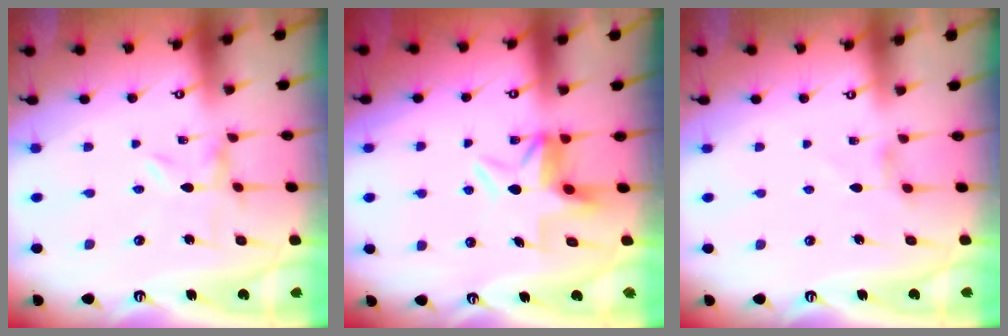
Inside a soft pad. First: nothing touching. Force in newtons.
{"total": 5.3, "press": 5.1, "slide": 1.5}
{"total": 1.9, "press": 1.9, "slide": 0.4}